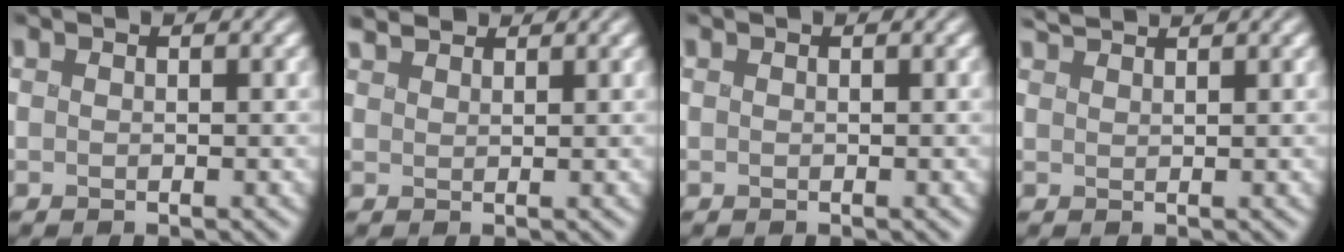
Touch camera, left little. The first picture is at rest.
{"total": 3.6, "force": [3.2, 1.0, 1.3], "torque": [-0.017, 0.019, 0.031]}
{"total": 0.0}
{"total": 2.3, "force": [2.1, 0.1, 0.8], "torque": [-0.014, 0.013, 0.032]}